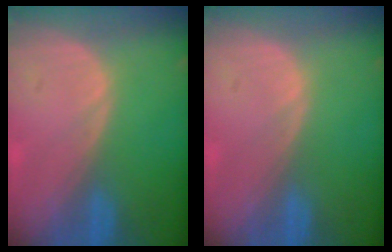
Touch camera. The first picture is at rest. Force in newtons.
{"total": 0.0}